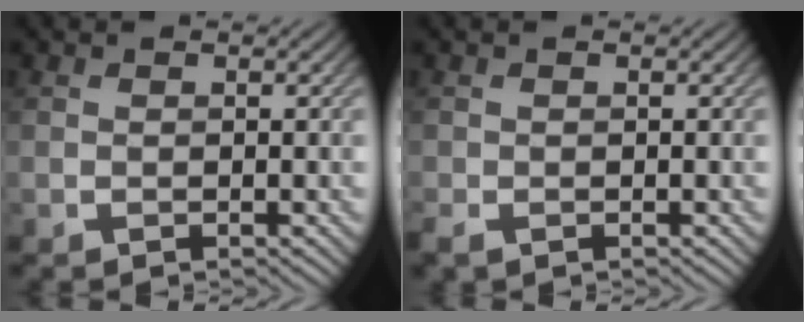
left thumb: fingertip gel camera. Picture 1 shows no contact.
{"total": 1.7, "force": [-1.2, 0.9, 0.8], "torque": [-0.022, -0.006, -0.025]}